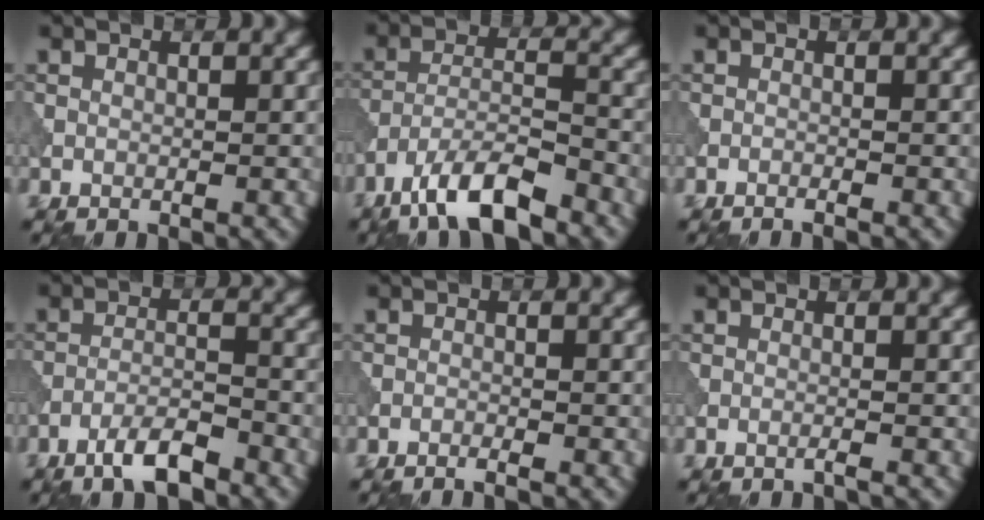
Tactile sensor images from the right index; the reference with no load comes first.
{"total": 7.2, "force": [-5.3, 1.9, 4.5], "torque": [-0.077, 0.003, -0.102]}
{"total": 0.8, "force": [-0.6, 0.0, 0.5], "torque": [-0.009, 0.001, -0.014]}
{"total": 3.9, "force": [-2.9, 0.7, 2.5], "torque": [-0.046, 0.006, -0.060]}
{"total": 1.1, "force": [-0.9, 0.0, 0.7], "torque": [-0.015, 0.002, -0.019]}
{"total": 0.9, "force": [-0.6, 0.0, 0.7], "torque": [-0.008, 0.003, -0.017]}